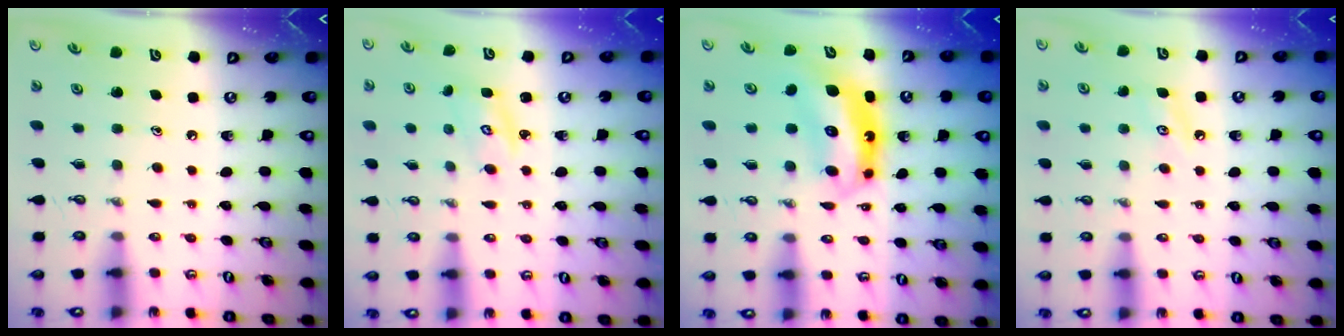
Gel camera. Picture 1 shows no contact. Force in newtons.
{"total": 2.8, "press": 2.8, "slide": 0.2}
{"total": 7.3, "press": 7.3, "slide": 1.1}
{"total": 5.3, "press": 5.2, "slide": 0.8}